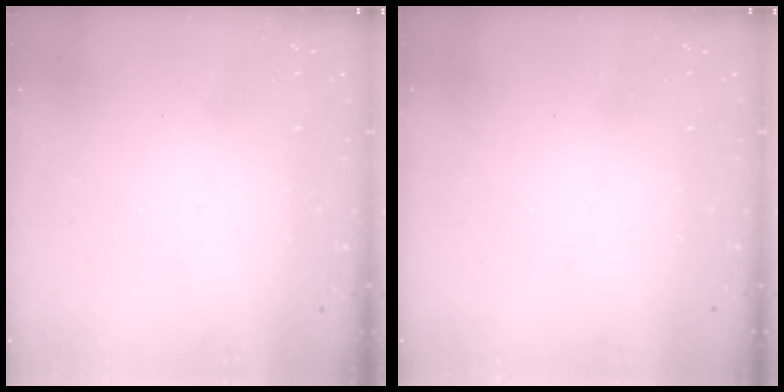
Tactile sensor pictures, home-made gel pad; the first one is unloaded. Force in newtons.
{"total": 0.0}